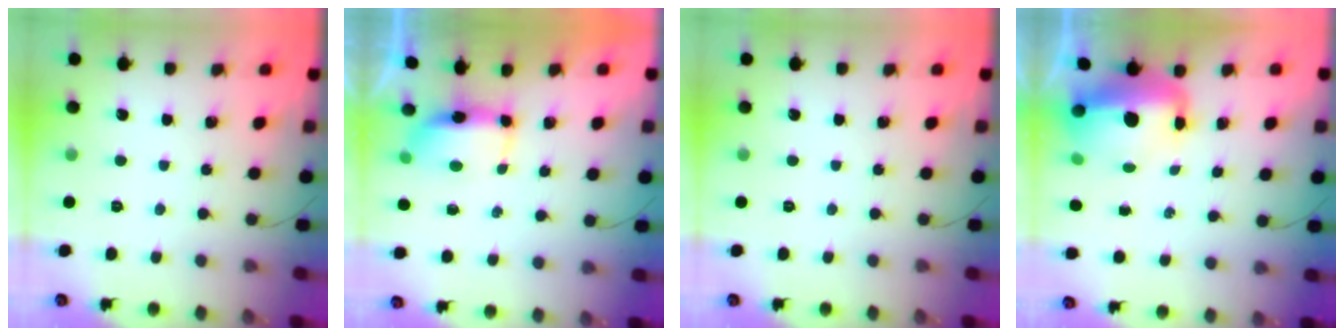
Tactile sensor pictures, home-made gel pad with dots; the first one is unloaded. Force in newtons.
{"total": 6.6, "press": 6.3, "slide": 2.0}
{"total": 0.0}
{"total": 12.8, "press": 12.6, "slide": 2.7}